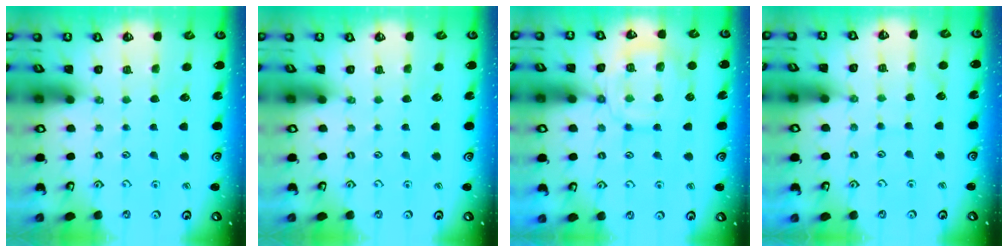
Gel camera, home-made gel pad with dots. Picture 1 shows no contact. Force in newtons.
{"total": 0.0}
{"total": 13.6, "press": 13.6, "slide": 1.3}
{"total": 6.3, "press": 6.2, "slide": 0.6}